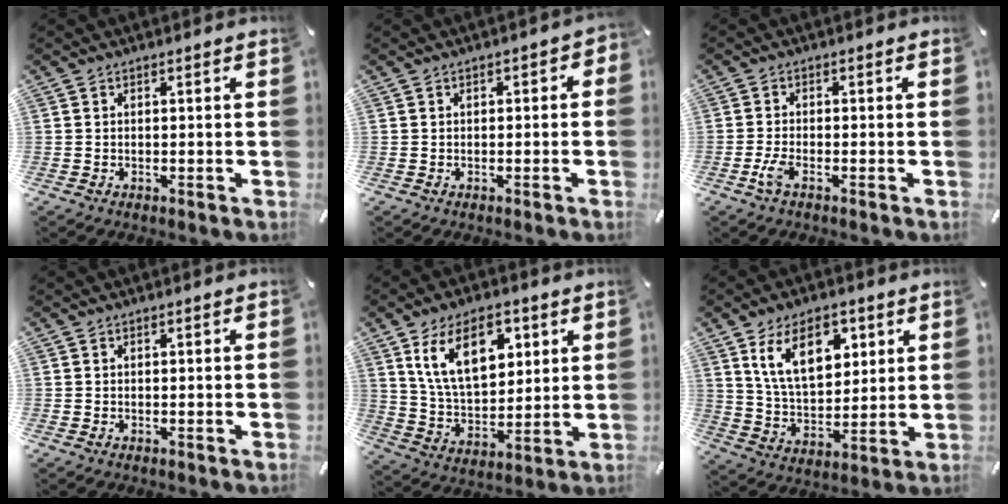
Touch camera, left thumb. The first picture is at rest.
{"total": 1.5, "force": [-0.8, 1.0, 0.8], "torque": [-0.014, 0.005, -0.016]}
{"total": 2.9, "force": [-1.3, 0.7, 2.4], "torque": [-0.062, -0.007, -0.029]}
{"total": 0.0}
{"total": 15.5, "force": [7.3, 9.0, 10.3], "torque": [-0.194, -0.012, 0.128]}
{"total": 14.2, "force": [6.9, 8.2, 9.3], "torque": [-0.168, -0.010, 0.123]}